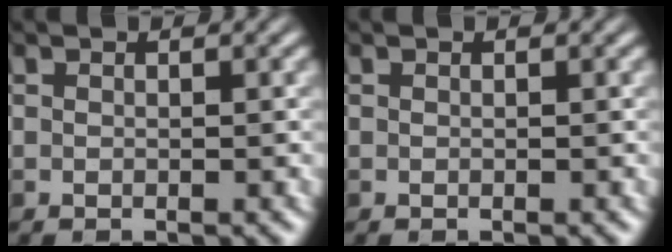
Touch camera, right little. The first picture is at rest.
{"total": 0.0}